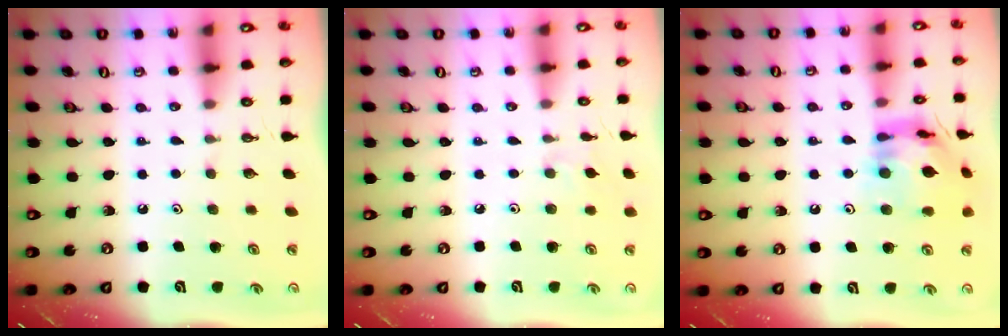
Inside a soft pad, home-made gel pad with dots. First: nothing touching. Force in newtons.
{"total": 2.9, "press": 2.9, "slide": 0.6}
{"total": 15.4, "press": 15.3, "slide": 1.8}